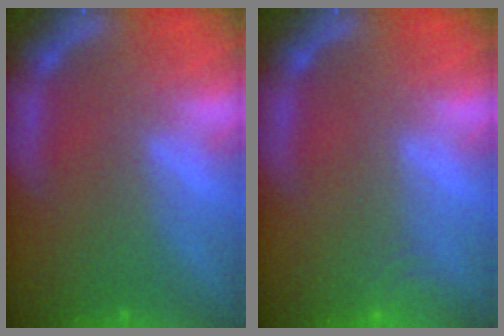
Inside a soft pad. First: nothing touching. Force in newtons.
{"total": 3.0}